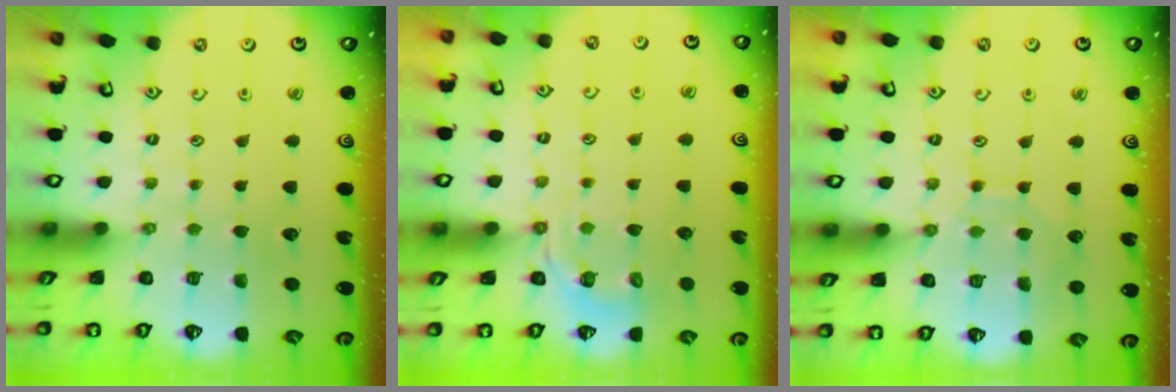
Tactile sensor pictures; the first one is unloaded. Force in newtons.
{"total": 3.7, "press": 3.1, "slide": 1.9}
{"total": 8.7, "press": 8.6, "slide": 0.7}